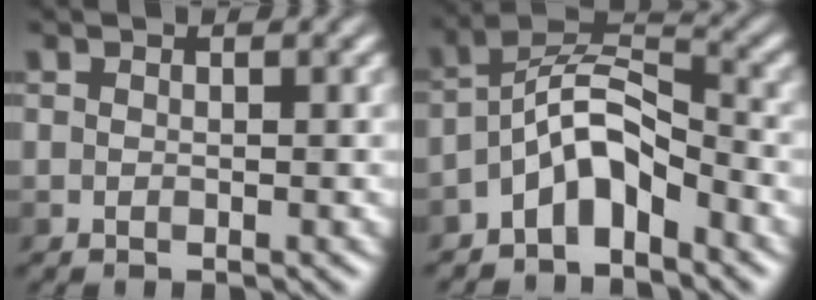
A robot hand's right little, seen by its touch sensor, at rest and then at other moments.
{"total": 4.9, "force": [-3.4, 1.6, 3.1], "torque": [-0.047, 0.020, -0.068]}